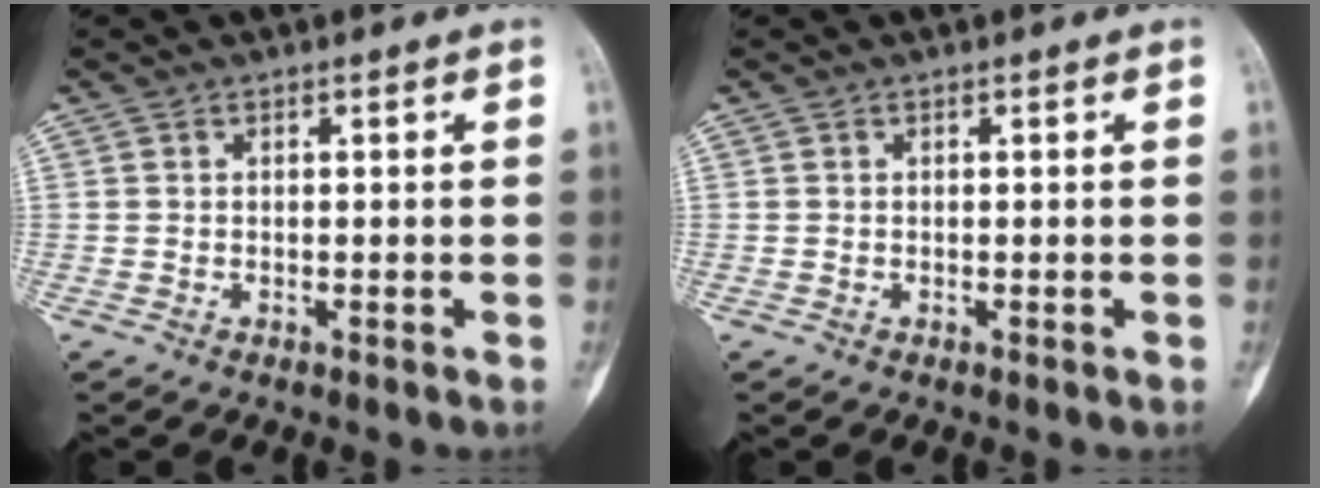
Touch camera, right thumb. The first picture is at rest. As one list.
[{"total": 0.0}]